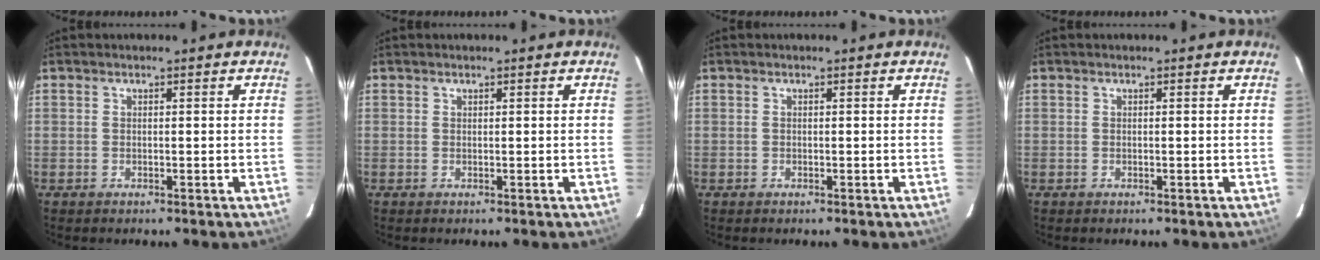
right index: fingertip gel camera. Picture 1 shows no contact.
{"total": 0.0}
{"total": 0.0}
{"total": 0.0}